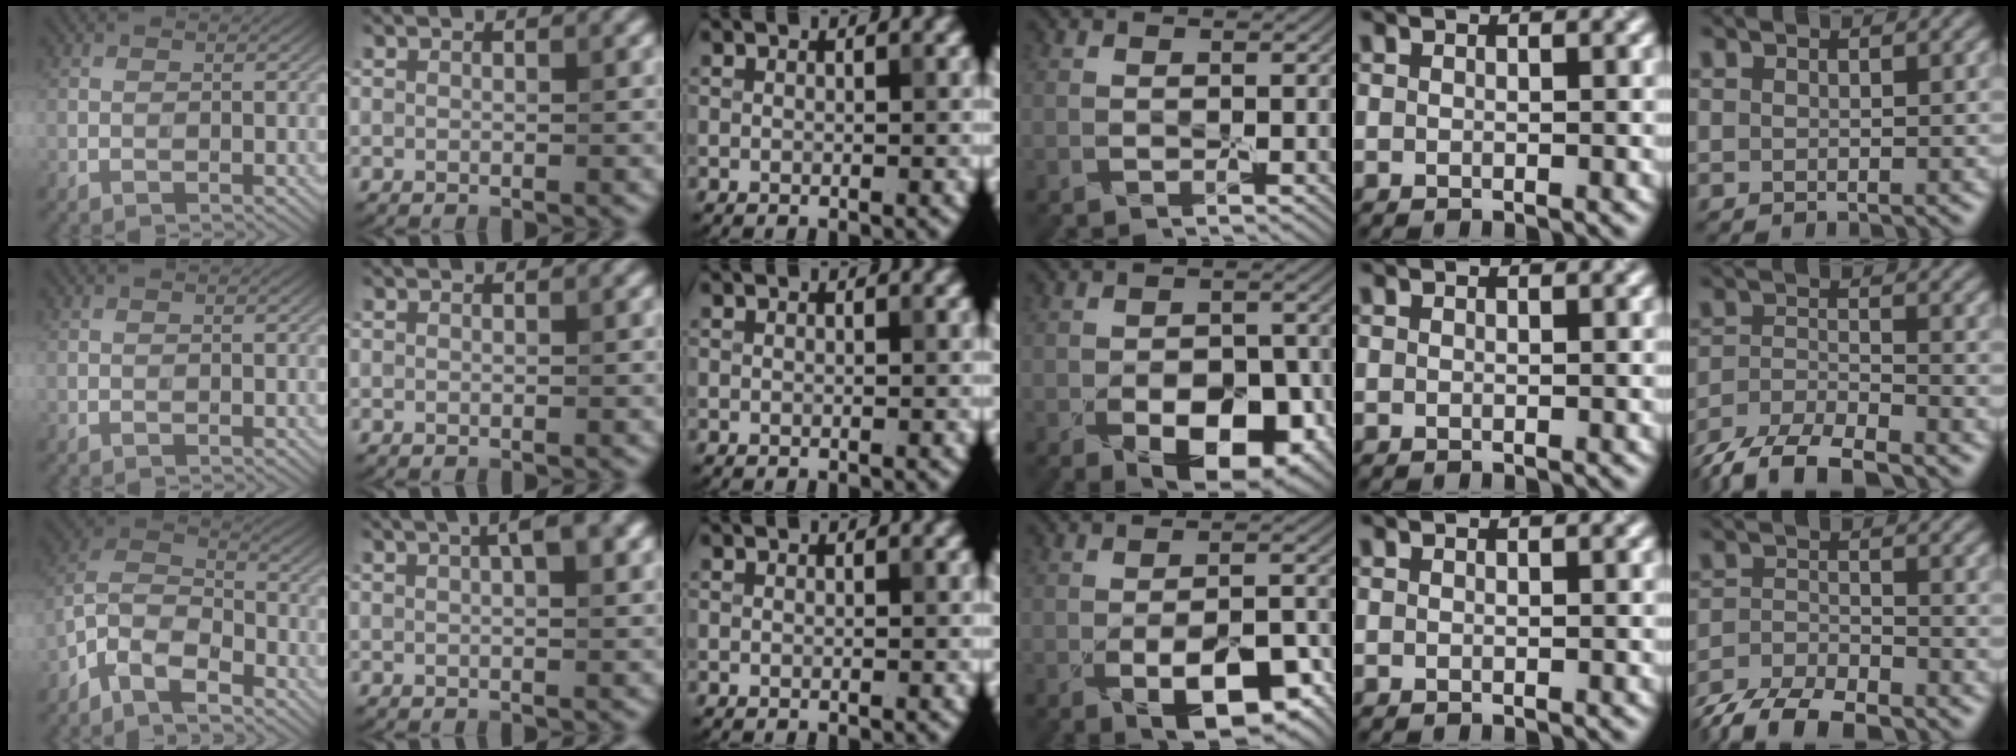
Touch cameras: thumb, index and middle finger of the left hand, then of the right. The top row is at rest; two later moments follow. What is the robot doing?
{"motion": "peel", "object": "velcro strap"}